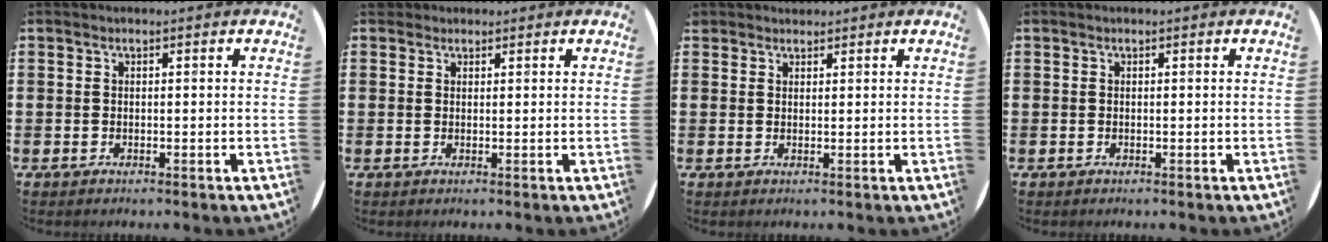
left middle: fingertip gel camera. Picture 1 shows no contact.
{"total": 1.2, "force": [1.1, 0.6, 0.0], "torque": [0.007, 0.003, 0.019]}
{"total": 1.2, "force": [1.1, 0.3, -0.1], "torque": [0.001, 0.003, 0.022]}
{"total": 0.0}